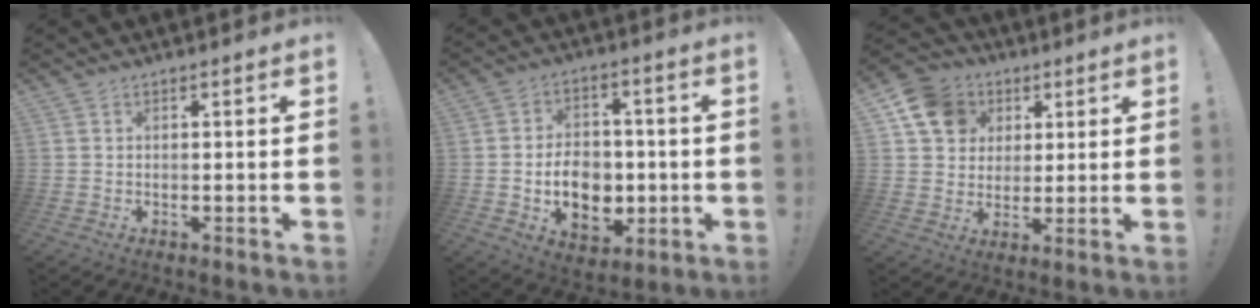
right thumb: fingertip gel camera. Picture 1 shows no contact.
{"total": 12.6, "force": [-2.2, 9.8, 7.6], "torque": [-0.126, 0.009, -0.032]}
{"total": 12.8, "force": [5.1, 10.7, 4.8], "torque": [-0.065, -0.019, 0.103]}